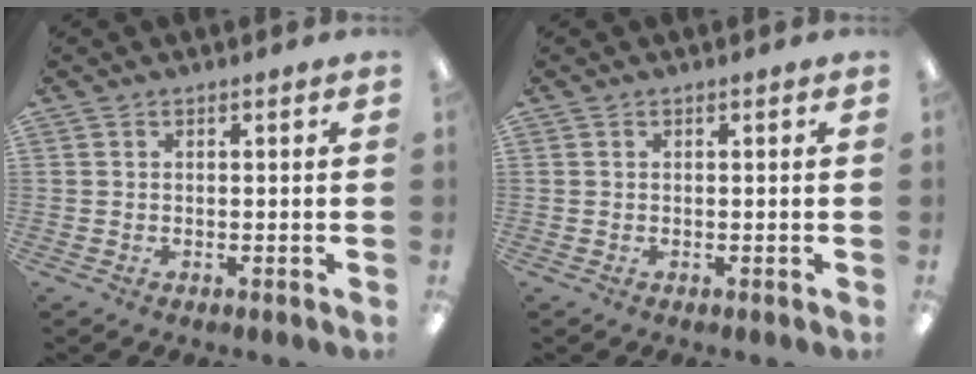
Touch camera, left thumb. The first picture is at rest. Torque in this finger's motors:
{"motor_torque": [-0.02, -0.02, 0.01, -0.06, 0.00]}